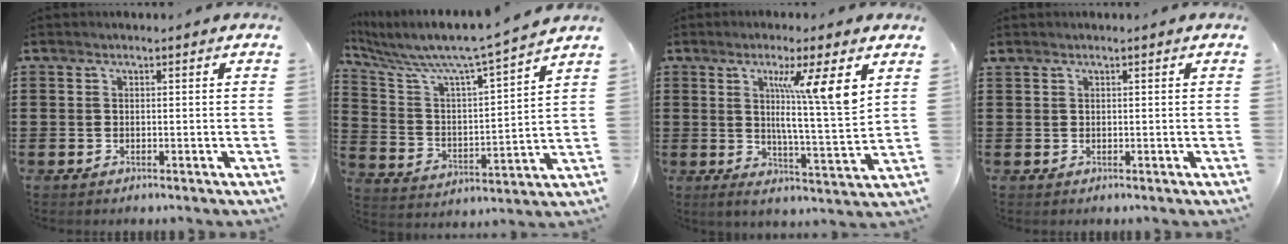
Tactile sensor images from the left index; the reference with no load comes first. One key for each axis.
{"total": 7.3, "fx": 6.5, "fy": -0.1, "fz": 3.3, "tx": -0.095, "ty": -0.053, "tz": 0.101}
{"total": 11.1, "fx": 5.0, "fy": 0.5, "fz": 9.9, "tx": -0.177, "ty": -0.012, "tz": 0.073}
{"total": 0.0}